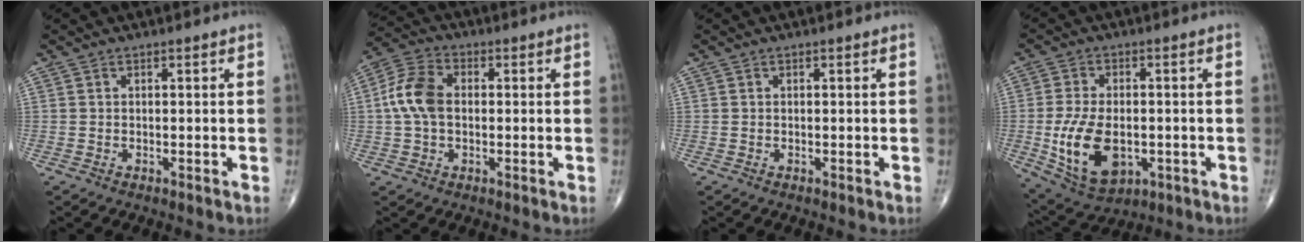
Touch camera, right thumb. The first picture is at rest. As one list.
[{"total": 8.7, "force": [0.3, 5.7, 6.6], "torque": [-0.135, 0.023, 0.000]}, {"total": 0.0}, {"total": 13.6, "force": [-2.7, 8.0, 10.6], "torque": [-0.188, -0.004, -0.030]}]